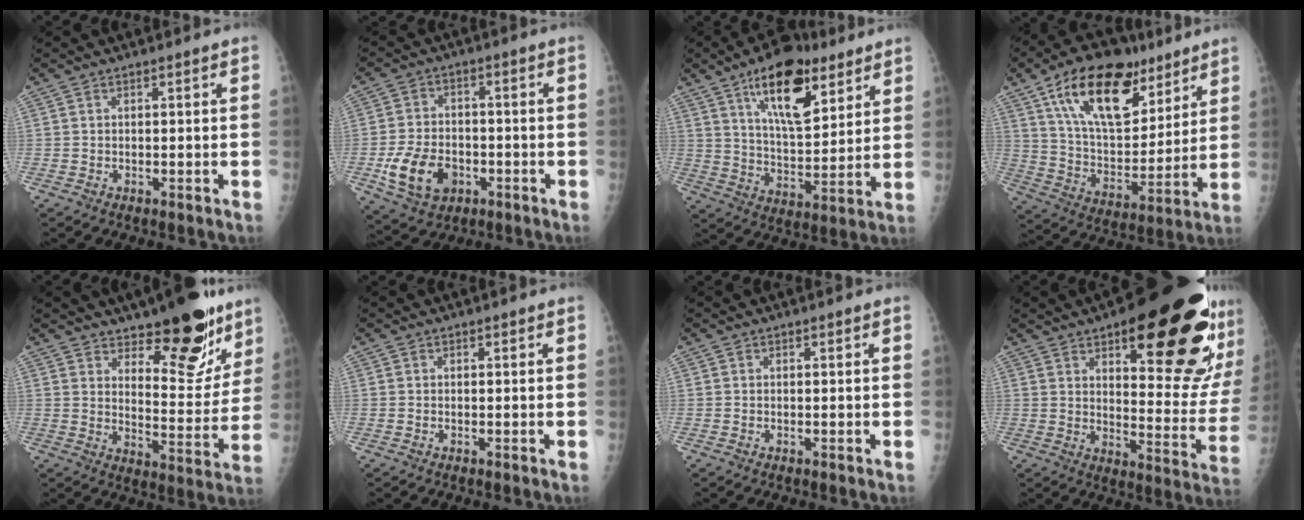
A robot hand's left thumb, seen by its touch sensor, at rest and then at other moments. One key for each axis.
{"total": 11.0, "fx": -3.6, "fy": 8.0, "fz": 6.7, "tx": -0.106, "ty": 0.011, "tz": -0.057}
{"total": 17.6, "fx": 9.7, "fy": 7.6, "fz": 12.6, "tx": -0.166, "ty": -0.043, "tz": 0.161}
{"total": 22.4, "fx": 12.8, "fy": 11.5, "fz": 14.3, "tx": -0.203, "ty": -0.044, "tz": 0.225}
{"total": 15.0, "fx": 10.5, "fy": 6.0, "fz": 8.9, "tx": -0.067, "ty": -0.082, "tz": 0.160}
{"total": 0.0}
{"total": 0.0}
{"total": 27.4, "fx": 14.5, "fy": 8.6, "fz": 21.6, "tx": -0.239, "ty": -0.054, "tz": 0.204}